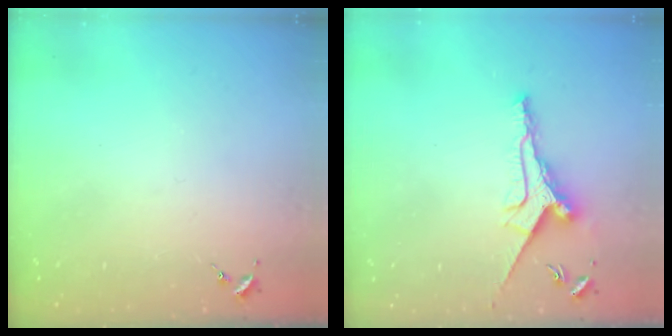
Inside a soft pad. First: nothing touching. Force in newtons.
{"total": 10.5, "press": 10.5, "slide": 0.3}